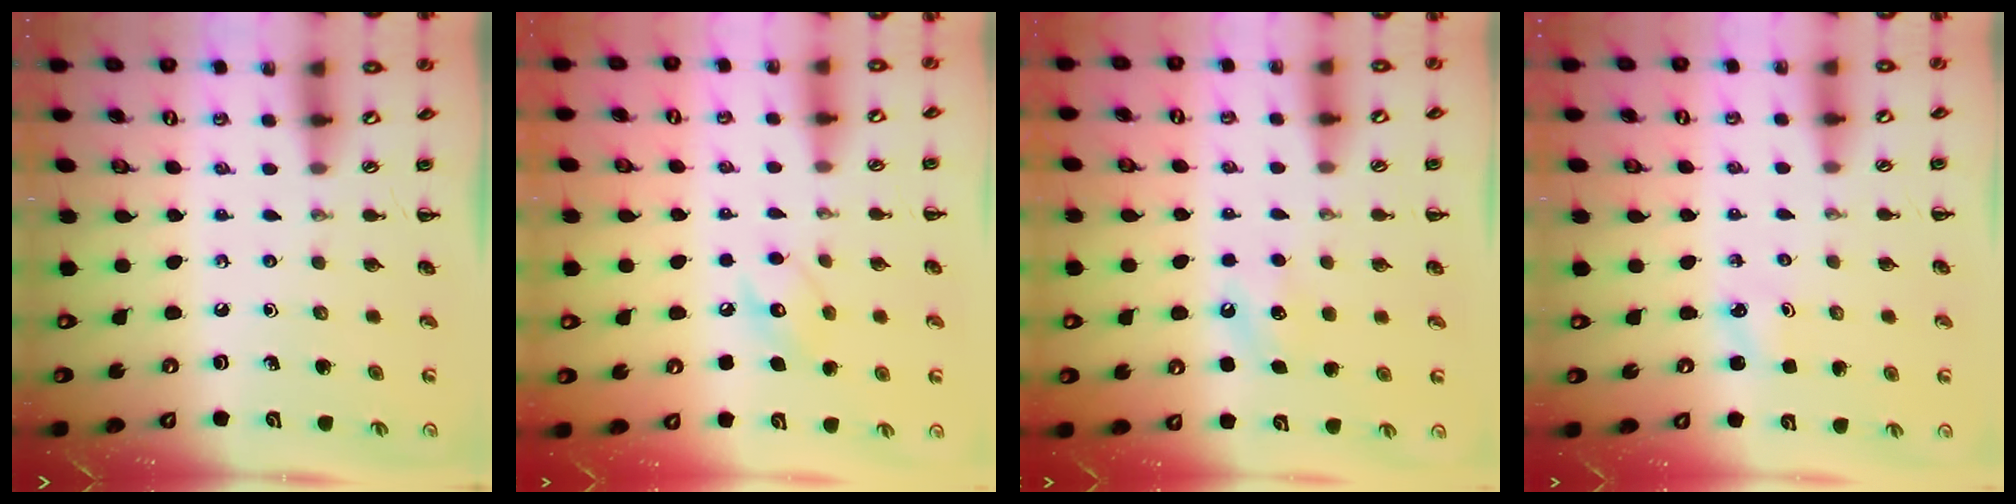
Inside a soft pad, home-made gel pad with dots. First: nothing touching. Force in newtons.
{"total": 8.0, "press": 7.9, "slide": 1.3}
{"total": 4.5, "press": 4.4, "slide": 1.3}
{"total": 1.4, "press": 1.4, "slide": 0.4}